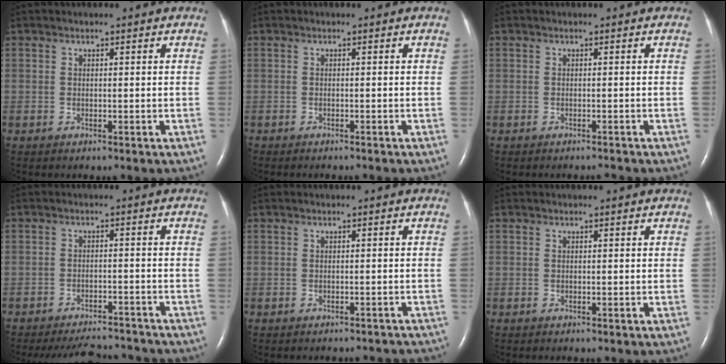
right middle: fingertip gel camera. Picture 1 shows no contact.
{"total": 2.2, "force": [-2.0, 0.3, 0.8], "torque": [-0.015, -0.004, -0.024]}
{"total": 0.7, "force": [-0.7, -0.1, 0.0], "torque": [-0.003, -0.005, -0.007]}
{"total": 8.9, "force": [-8.6, 1.8, 1.7], "torque": [-0.025, 0.000, -0.116]}
{"total": 5.1, "force": [-4.7, 1.7, 0.8], "torque": [-0.006, -0.002, -0.044]}
{"total": 0.0}